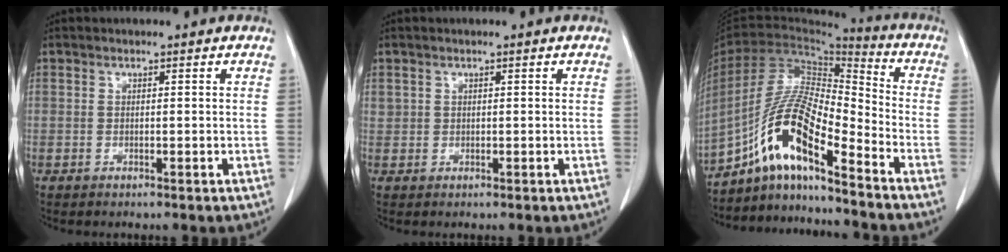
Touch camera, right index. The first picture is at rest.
{"total": 0.9, "force": [0.5, 0.8, 0.1], "torque": [0.011, 0.005, 0.005]}
{"total": 13.9, "force": [-8.9, 2.1, 10.5], "torque": [-0.206, 0.014, -0.163]}